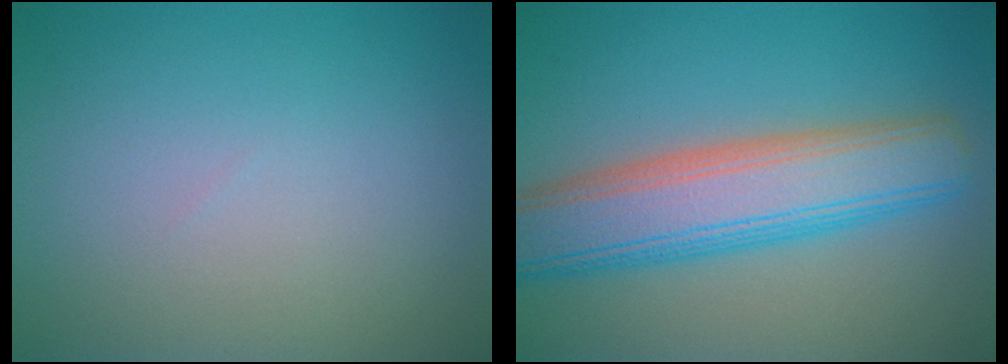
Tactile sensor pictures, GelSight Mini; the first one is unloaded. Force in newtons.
{"total": 8.4, "press": 8.4, "slide": 0.3}